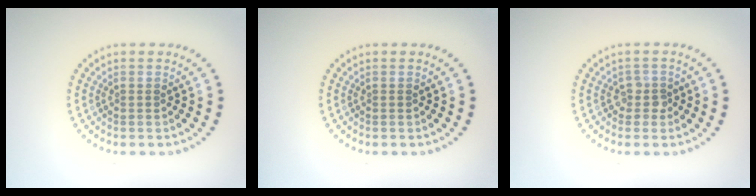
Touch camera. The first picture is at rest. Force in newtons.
{"total": 0.0}
{"total": 1.3, "press": 1.2, "slide": 0.7}